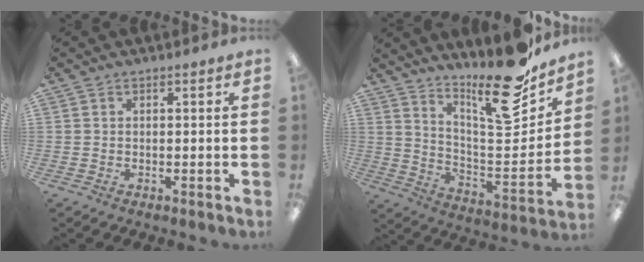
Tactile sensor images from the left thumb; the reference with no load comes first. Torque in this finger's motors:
{"motor_torque": [0.37, 0.05, -0.03, -0.47, 0.08]}